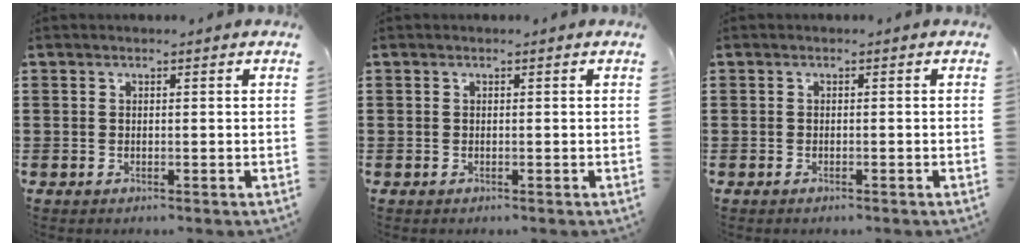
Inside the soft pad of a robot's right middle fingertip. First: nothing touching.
{"total": 0.0}
{"total": 0.5, "force": [-0.5, 0.1, 0.1], "torque": [-0.004, -0.001, -0.010]}